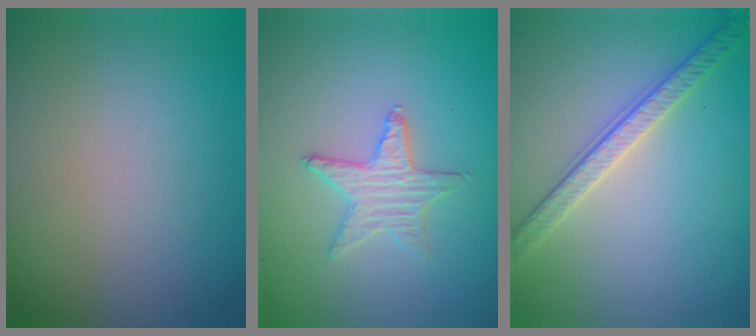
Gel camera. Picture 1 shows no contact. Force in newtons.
{"total": 1.6, "press": 1.6, "slide": 0.2}
{"total": 3.4, "press": 3.0, "slide": 1.7}